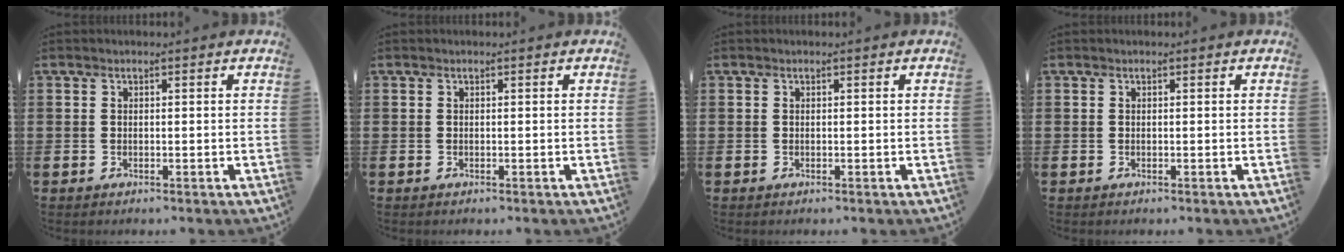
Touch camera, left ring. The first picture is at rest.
{"total": 0.0}
{"total": 0.0}
{"total": 0.0}